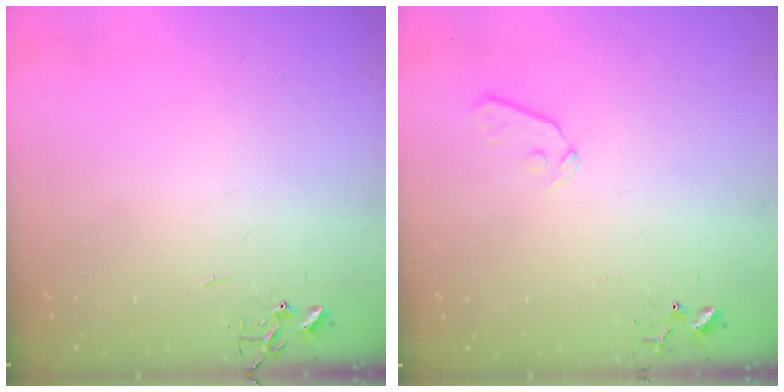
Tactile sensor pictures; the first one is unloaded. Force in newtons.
{"total": 7.5, "press": 7.4, "slide": 0.9}